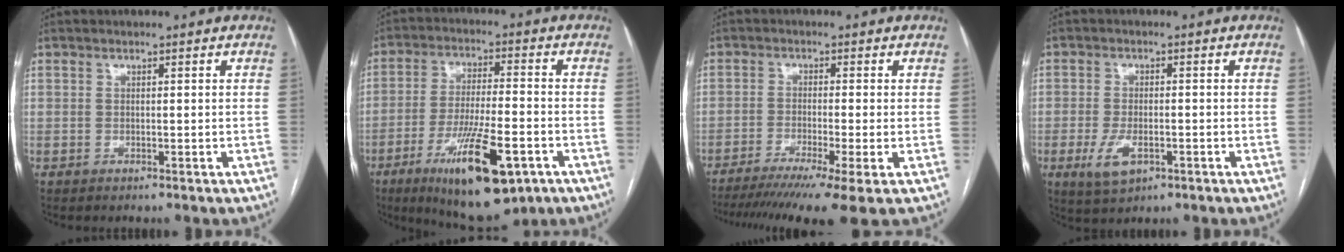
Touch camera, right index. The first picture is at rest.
{"total": 16.3, "force": [-8.0, 3.8, 13.7], "torque": [-0.235, -0.023, -0.121]}
{"total": 12.7, "force": [-9.2, -0.7, 8.8], "torque": [-0.128, -0.028, -0.144]}
{"total": 5.2, "force": [-2.1, 2.5, 4.0], "torque": [-0.085, -0.007, -0.031]}